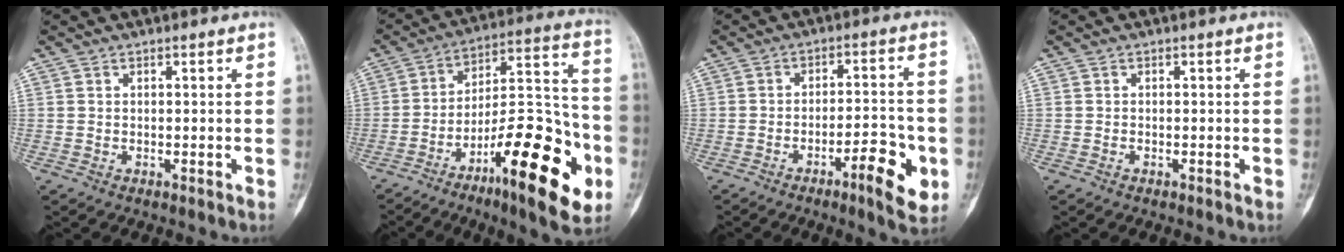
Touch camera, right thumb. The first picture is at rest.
{"total": 24.4, "force": [-10.2, 7.2, 21.0], "torque": [-0.298, 0.061, -0.154]}
{"total": 9.7, "force": [-4.0, 2.6, 8.5], "torque": [-0.108, 0.023, -0.057]}
{"total": 0.0}